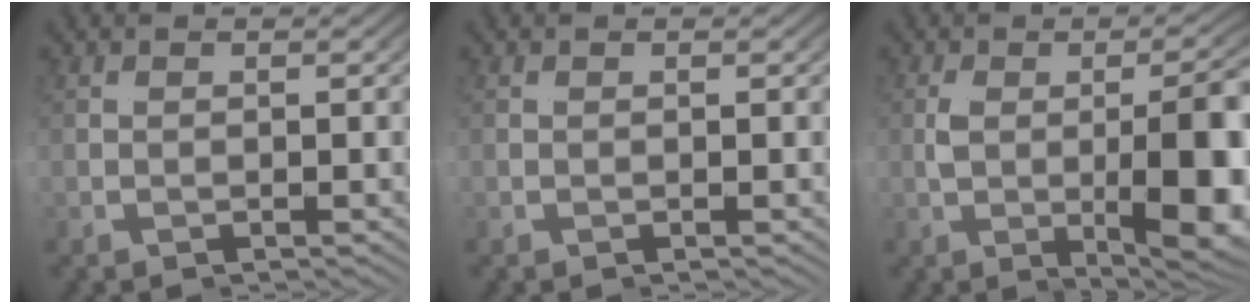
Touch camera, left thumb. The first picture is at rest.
{"total": 0.0}
{"total": 7.5, "force": [-1.2, 0.1, 7.4], "torque": [-0.111, 0.006, -0.012]}